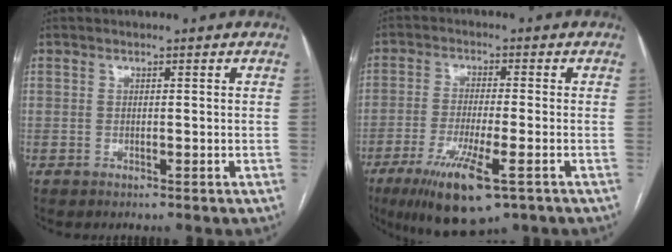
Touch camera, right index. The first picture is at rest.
{"total": 11.6, "force": [-6.2, 2.0, 9.6], "torque": [-0.174, -0.030, -0.101]}